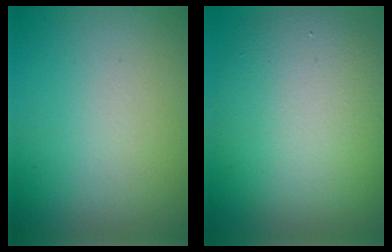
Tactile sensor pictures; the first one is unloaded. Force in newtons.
{"total": 9.6, "press": 9.6, "slide": 0.5}